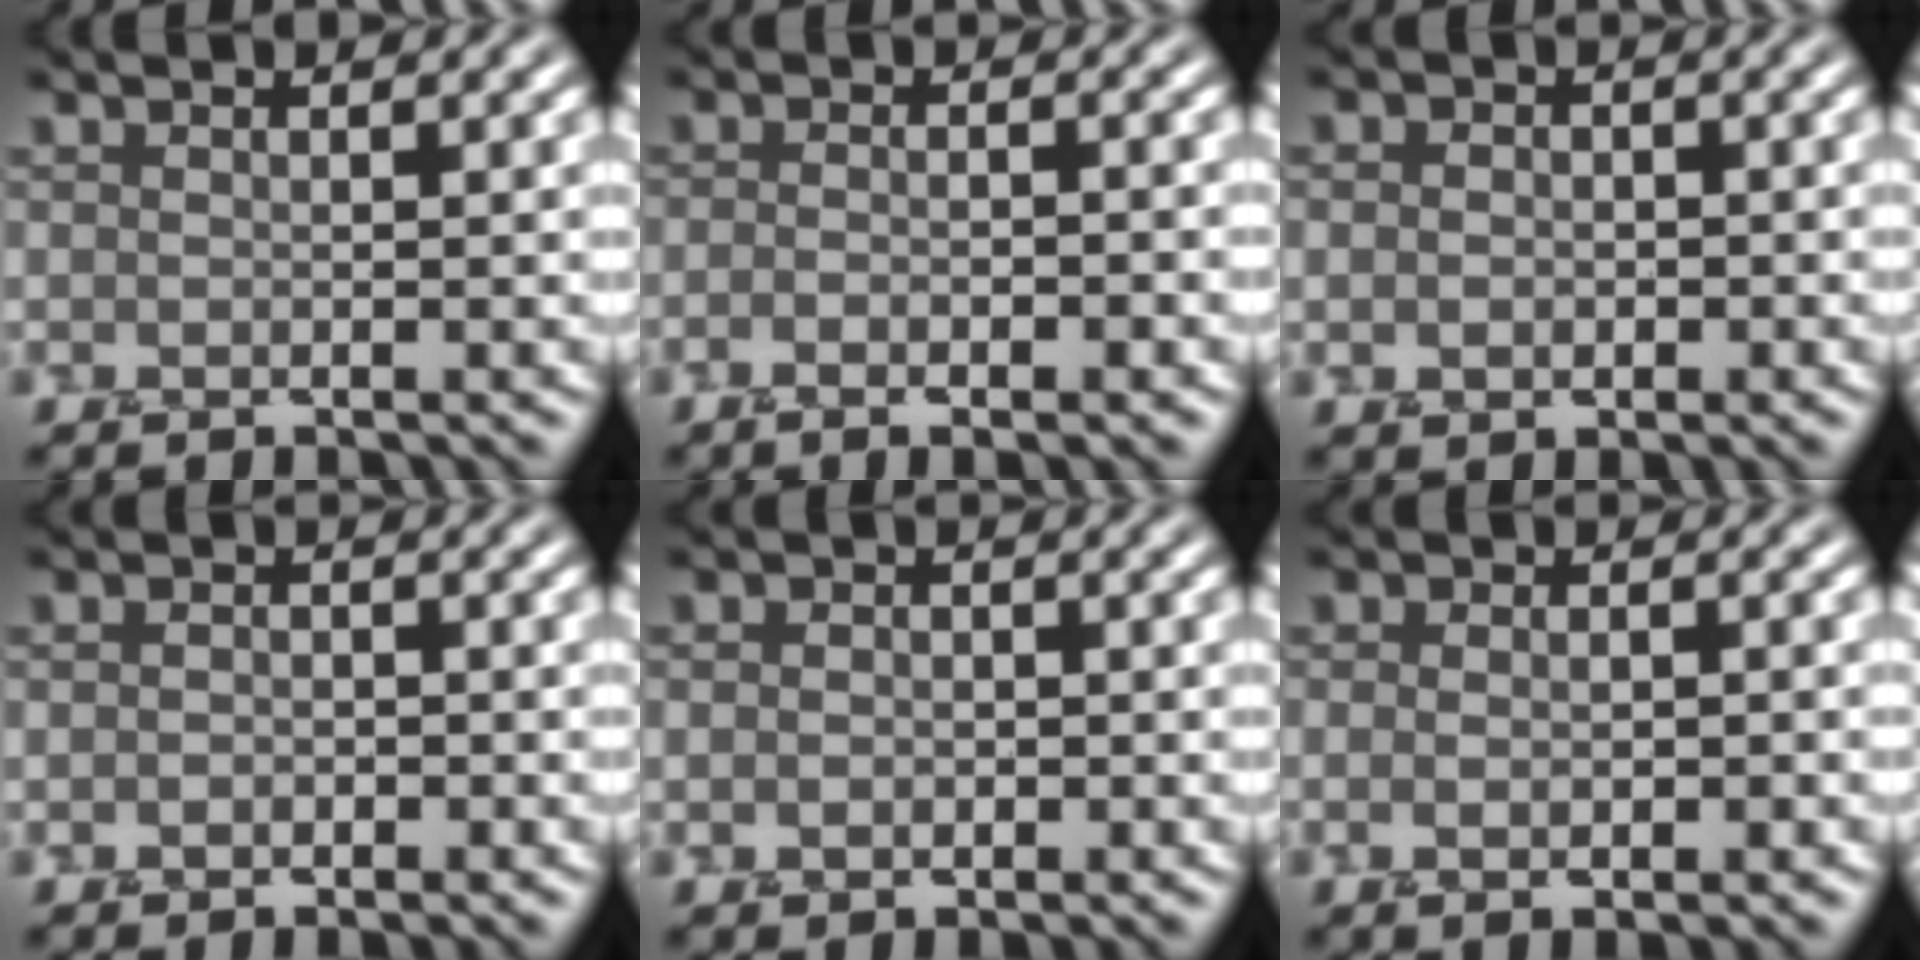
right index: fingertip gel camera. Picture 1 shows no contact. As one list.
[{"total": 4.0, "force": [-1.5, 1.5, 3.4], "torque": [-0.029, 0.003, -0.024]}, {"total": 2.0, "force": [0.0, 1.7, 1.0], "torque": [-0.005, 0.004, -0.005]}, {"total": 1.3, "force": [-0.3, 1.0, 0.8], "torque": [-0.010, 0.004, -0.007]}, {"total": 1.7, "force": [-0.2, 1.4, 0.9], "torque": [-0.004, 0.003, -0.006]}, {"total": 3.7, "force": [-0.3, 2.2, 2.9], "torque": [-0.013, 0.007, -0.010]}]